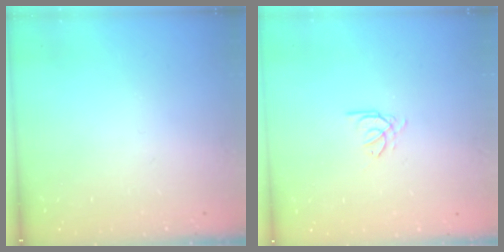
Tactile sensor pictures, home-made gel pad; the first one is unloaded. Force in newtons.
{"total": 0.7, "press": 0.6, "slide": 0.3}